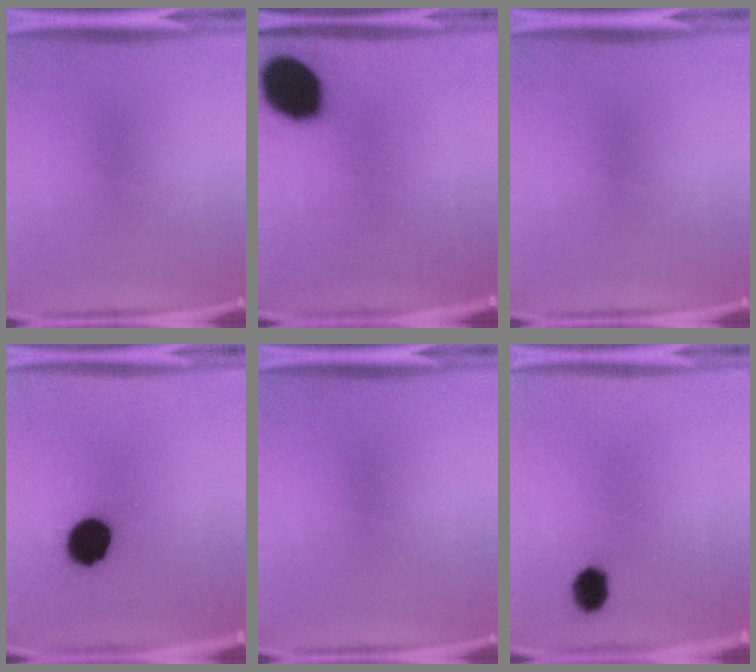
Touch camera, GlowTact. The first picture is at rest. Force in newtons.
{"total": 17.4}
{"total": 0.0}
{"total": 12.3}
{"total": 0.0}
{"total": 5.0}